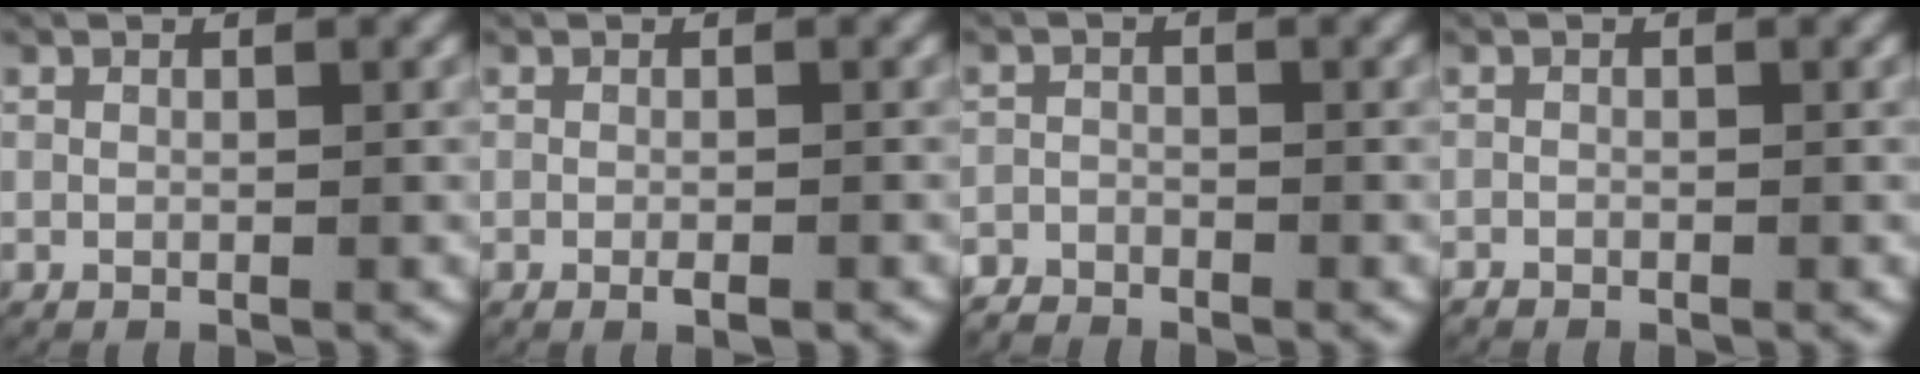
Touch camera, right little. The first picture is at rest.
{"total": 1.2, "force": [-0.8, 0.3, 0.9], "torque": [-0.014, 0.001, -0.013]}
{"total": 2.3, "force": [-2.0, 1.1, 0.0], "torque": [-0.009, -0.014, -0.036]}
{"total": 0.6, "force": [-0.5, 0.2, -0.1], "torque": [-0.004, -0.007, -0.009]}